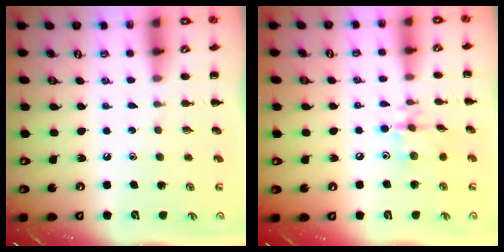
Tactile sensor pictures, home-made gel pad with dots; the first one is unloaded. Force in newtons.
{"total": 7.6, "press": 7.5, "slide": 0.6}